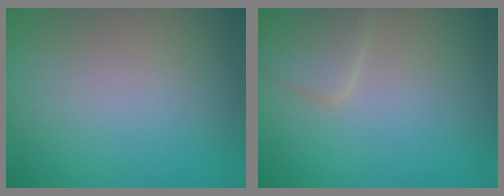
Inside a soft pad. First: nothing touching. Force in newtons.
{"total": 2.5, "press": 2.5, "slide": 0.3}